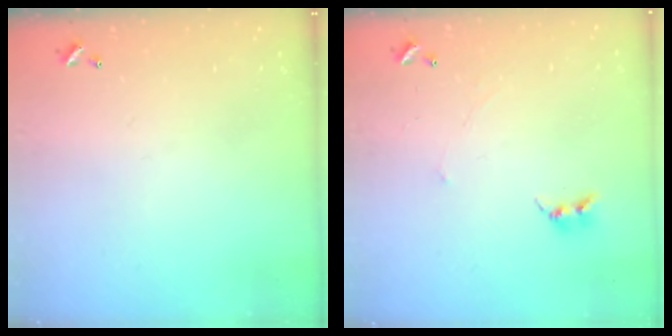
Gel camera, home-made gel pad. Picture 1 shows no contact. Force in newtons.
{"total": 2.7, "press": 2.7, "slide": 0.3}